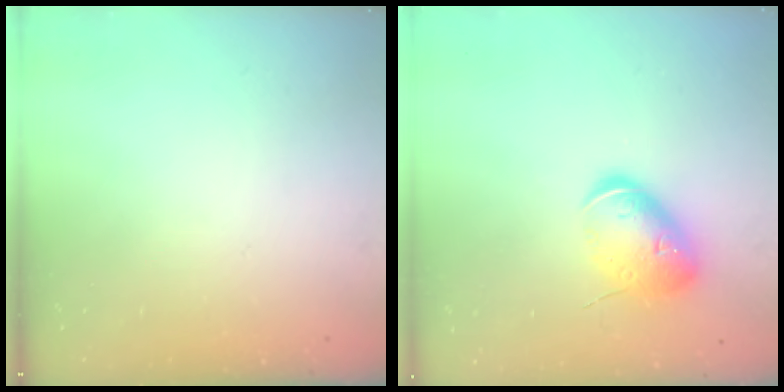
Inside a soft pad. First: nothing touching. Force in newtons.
{"total": 15.1, "press": 14.9, "slide": 2.1}